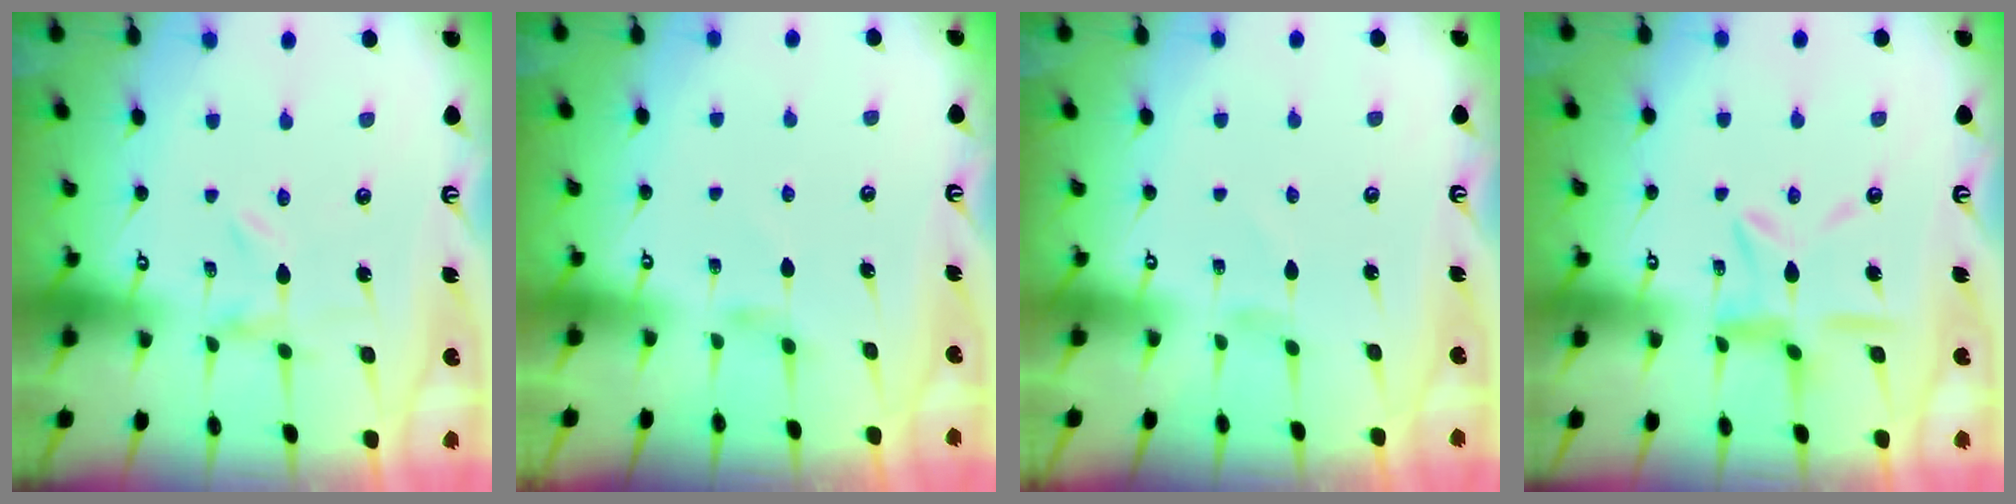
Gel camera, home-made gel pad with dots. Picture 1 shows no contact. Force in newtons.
{"total": 1.8, "press": 1.8, "slide": 0.4}
{"total": 0.6, "press": 0.6, "slide": 0.2}
{"total": 10.8, "press": 10.7, "slide": 0.9}